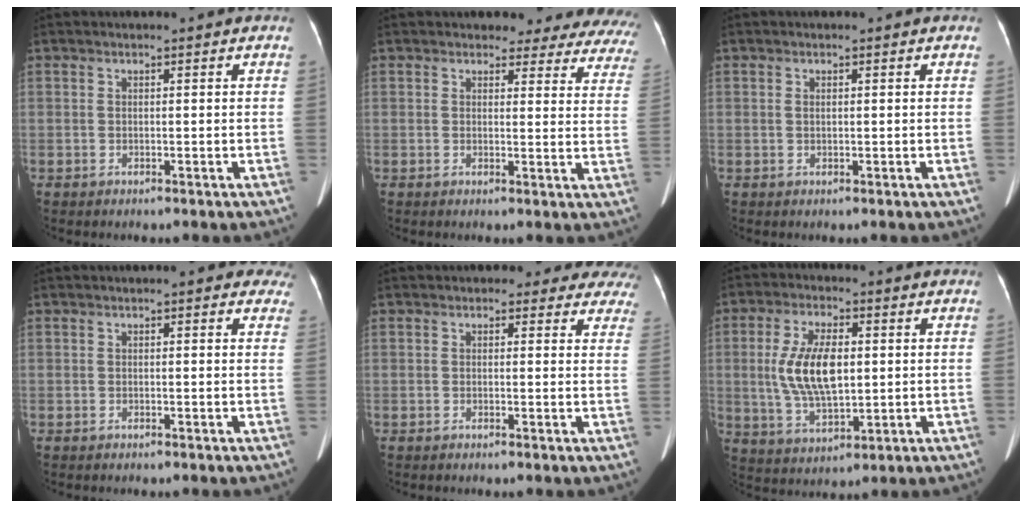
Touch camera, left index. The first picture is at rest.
{"total": 16.3, "force": [15.1, 5.2, 2.8], "torque": [0.007, -0.059, 0.133]}
{"total": 0.8, "force": [0.2, 0.4, 0.6], "torque": [-0.019, 0.004, 0.005]}
{"total": 3.6, "force": [2.6, 1.6, 1.9], "torque": [-0.004, 0.009, 0.015]}
{"total": 9.1, "force": [8.1, 4.1, 1.0], "torque": [0.035, -0.008, 0.053]}
{"total": 10.5, "force": [0.9, 4.5, 9.5], "torque": [-0.204, 0.008, 0.024]}